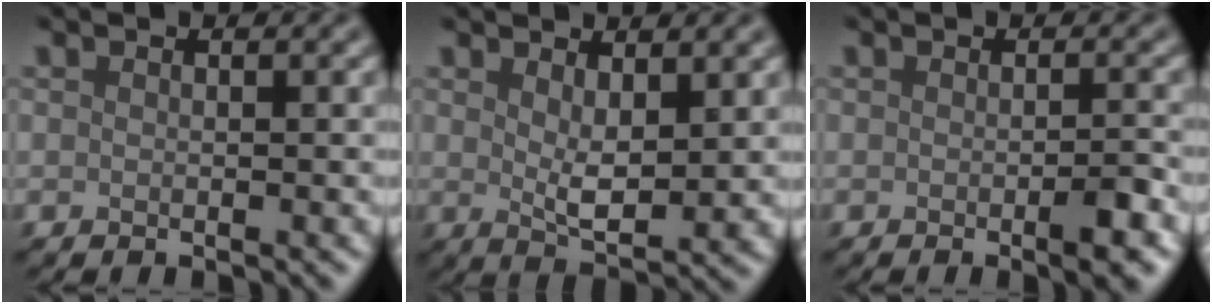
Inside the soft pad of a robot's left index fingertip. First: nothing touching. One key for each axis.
{"total": 3.2, "fx": 1.5, "fy": 1.1, "fz": 2.7, "tx": -0.051, "ty": -0.011, "tz": 0.029}
{"total": 2.3, "fx": -0.9, "fy": 0.4, "fz": 2.1, "tx": -0.027, "ty": -0.002, "tz": -0.012}